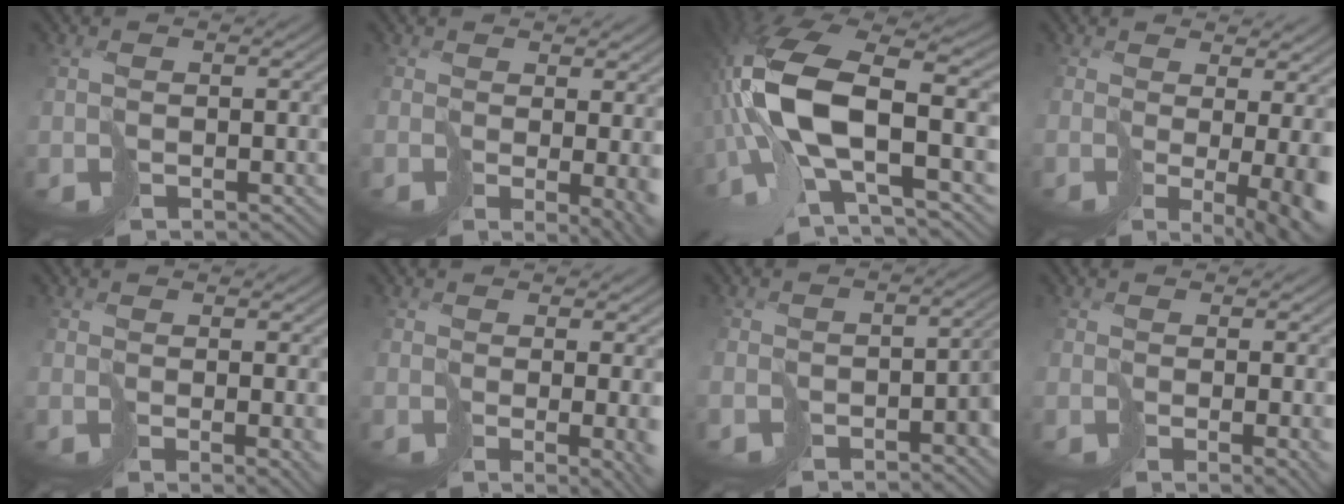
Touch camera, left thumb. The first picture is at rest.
{"total": 4.3, "force": [-0.3, 1.1, 4.1], "torque": [-0.059, -0.021, 0.009]}
{"total": 14.1, "force": [-1.1, 4.8, 13.2], "torque": [-0.300, 0.006, -0.022]}
{"total": 8.5, "force": [-1.2, 2.2, 8.1], "torque": [-0.107, -0.037, 0.018]}
{"total": 1.9, "force": [0.0, 0.3, 1.9], "torque": [-0.022, -0.014, 0.010]}
{"total": 4.0, "force": [-0.5, 0.6, 4.0], "torque": [-0.052, -0.022, 0.017]}
{"total": 4.8, "force": [-3.5, 1.7, 2.9], "torque": [-0.025, -0.013, -0.052]}
{"total": 2.1, "force": [-0.5, 0.2, 2.1], "torque": [-0.022, -0.018, 0.006]}